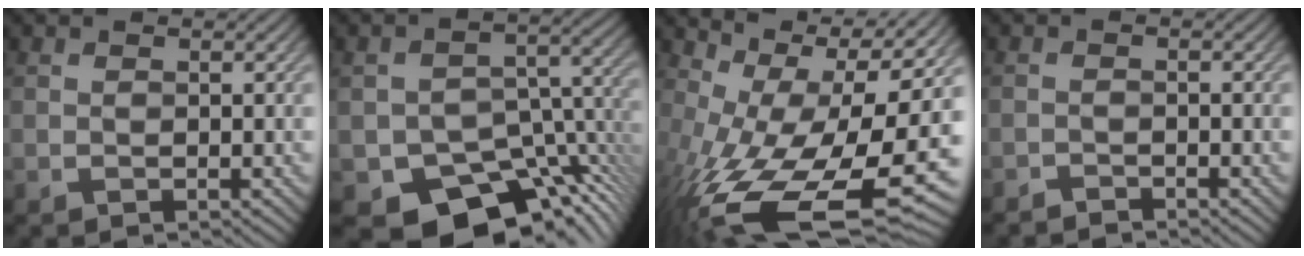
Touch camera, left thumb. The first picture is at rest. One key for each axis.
{"total": 12.0, "fx": -7.5, "fy": 6.6, "fz": 6.6, "tx": -0.089, "ty": -0.037, "tz": -0.104}
{"total": 18.3, "fx": -3.6, "fy": 8.1, "fz": 16.0, "tx": -0.302, "ty": -0.035, "tz": -0.042}
{"total": 1.6, "fx": -1.6, "fy": 0.1, "fz": 0.2, "tx": -0.001, "ty": -0.001, "tz": -0.031}